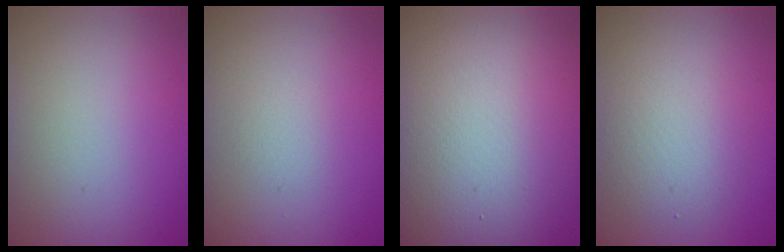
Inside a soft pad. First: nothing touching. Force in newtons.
{"total": 0.7, "press": 0.7, "slide": 0.1}
{"total": 20.7, "press": 20.7, "slide": 1.0}
{"total": 2.9, "press": 2.9, "slide": 0.2}